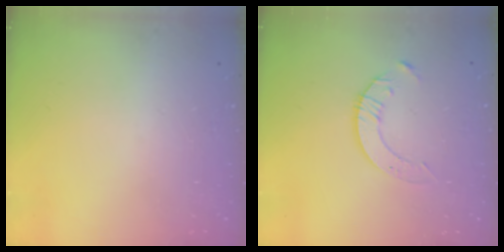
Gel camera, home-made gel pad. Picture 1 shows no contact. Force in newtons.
{"total": 3.5, "press": 3.4, "slide": 0.4}